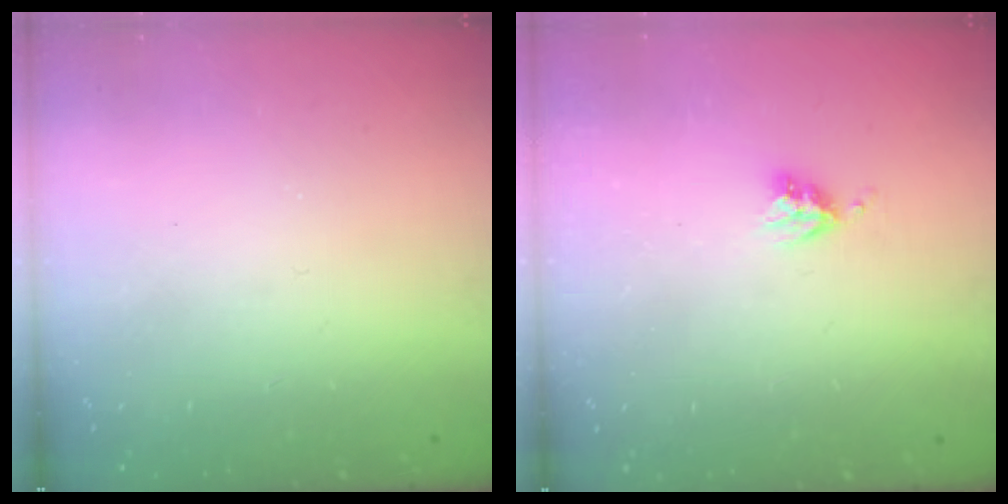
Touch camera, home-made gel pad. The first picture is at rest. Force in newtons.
{"total": 5.2, "press": 5.2, "slide": 0.6}